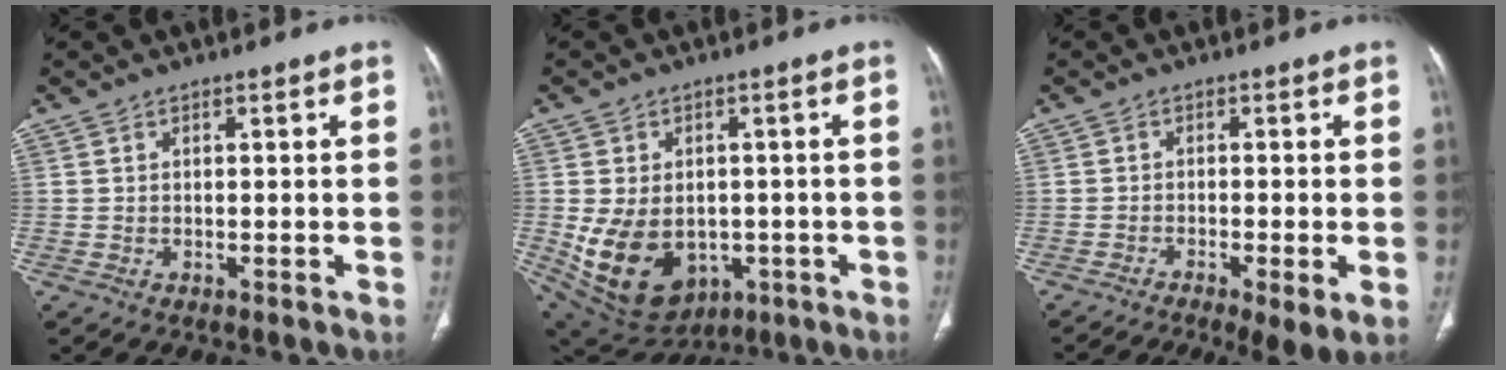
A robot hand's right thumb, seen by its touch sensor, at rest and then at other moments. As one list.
[{"total": 15.5, "force": [-3.1, 11.4, 10.0], "torque": [-0.169, 0.002, -0.015]}, {"total": 10.3, "force": [-6.0, 2.5, 8.0], "torque": [-0.136, -0.002, -0.094]}]